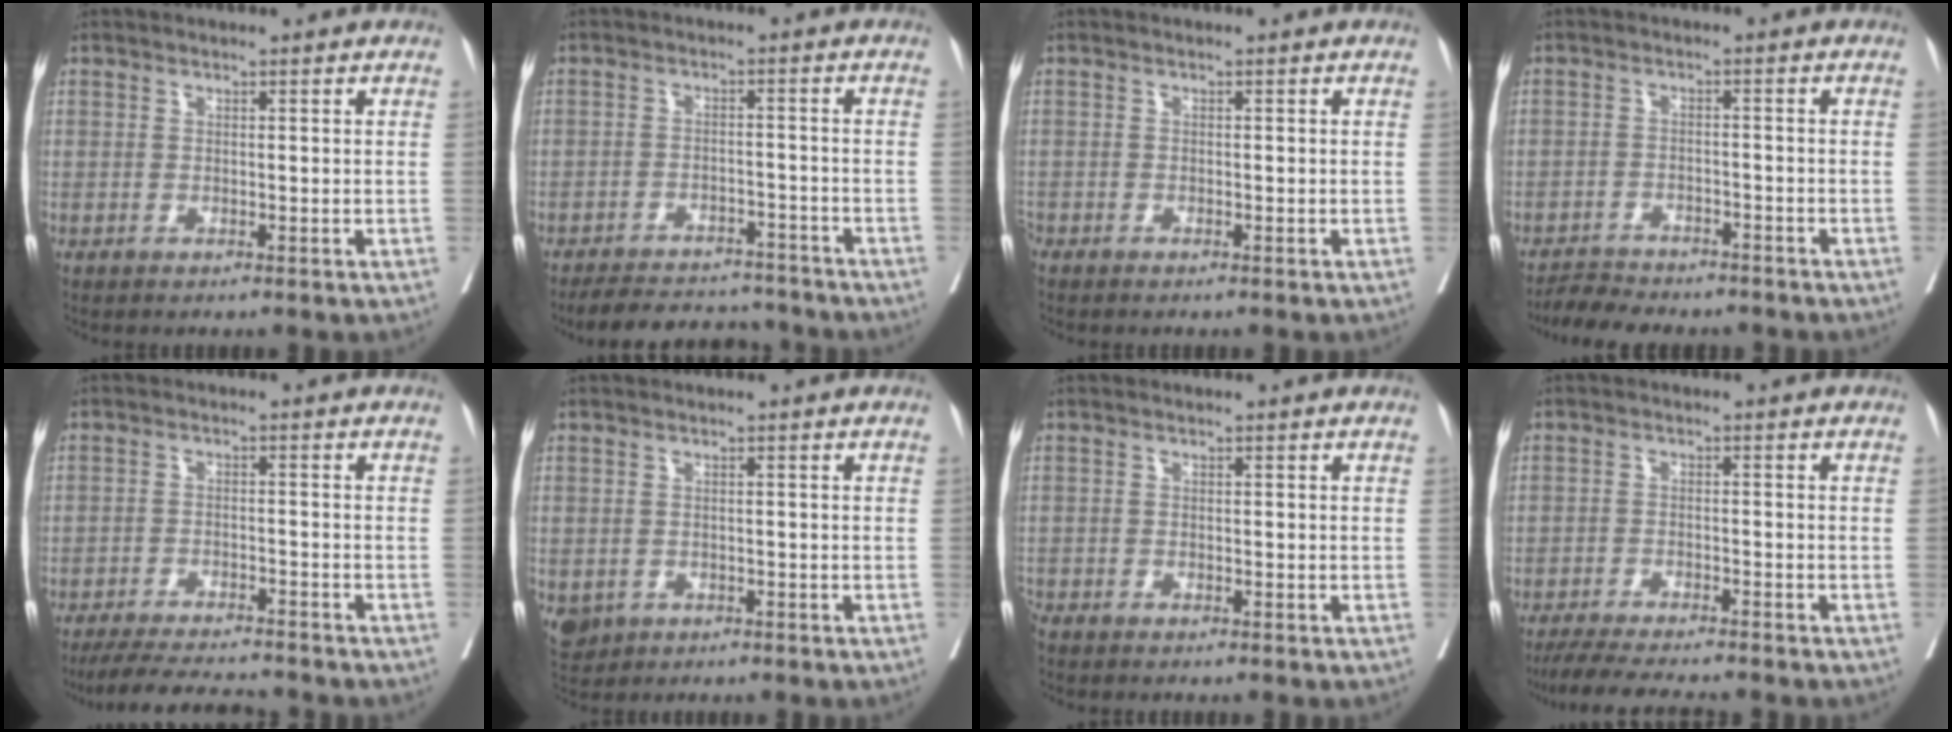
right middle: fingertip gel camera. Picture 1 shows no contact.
{"total": 11.3, "force": [-10.5, 2.9, 2.6], "torque": [-0.037, 0.008, -0.143]}
{"total": 0.9, "force": [-0.8, -0.1, 0.2], "torque": [-0.005, -0.003, -0.018]}
{"total": 6.6, "force": [-6.2, 1.4, 1.6], "torque": [-0.023, -0.008, -0.095]}
{"total": 9.7, "force": [-9.0, 0.7, 3.4], "torque": [-0.051, -0.008, -0.139]}
{"total": 3.2, "force": [-1.4, 2.7, 1.0], "torque": [-0.015, -0.002, -0.015]}
{"total": 1.1, "force": [-1.0, 0.0, 0.2], "torque": [-0.007, -0.005, -0.022]}
{"total": 8.2, "force": [-7.4, 0.2, 3.7], "torque": [-0.051, -0.019, -0.119]}